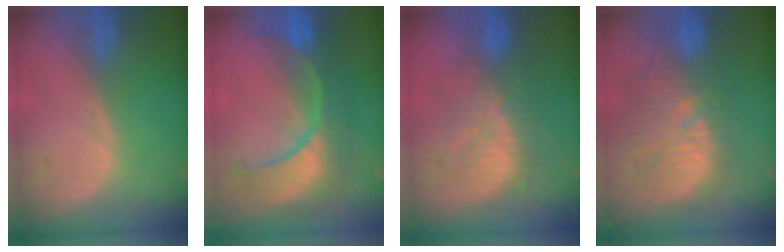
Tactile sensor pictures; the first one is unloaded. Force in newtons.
{"total": 10.3, "press": 10.3, "slide": 1.1}
{"total": 8.0, "press": 7.9, "slide": 1.5}
{"total": 11.4, "press": 11.2, "slide": 2.4}